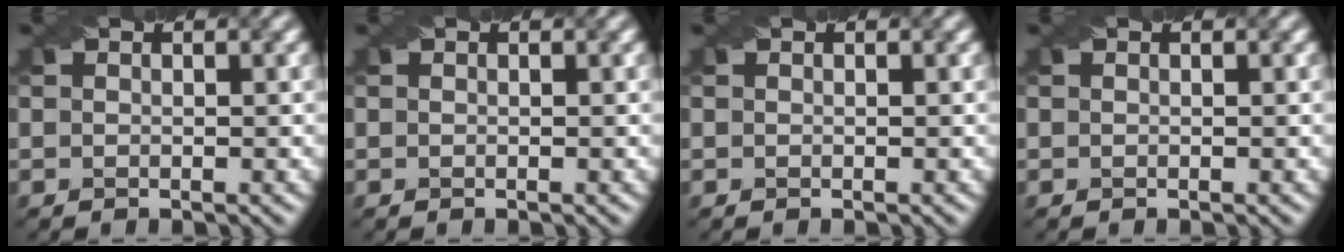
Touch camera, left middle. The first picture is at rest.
{"total": 0.0}
{"total": 0.0}
{"total": 0.0}